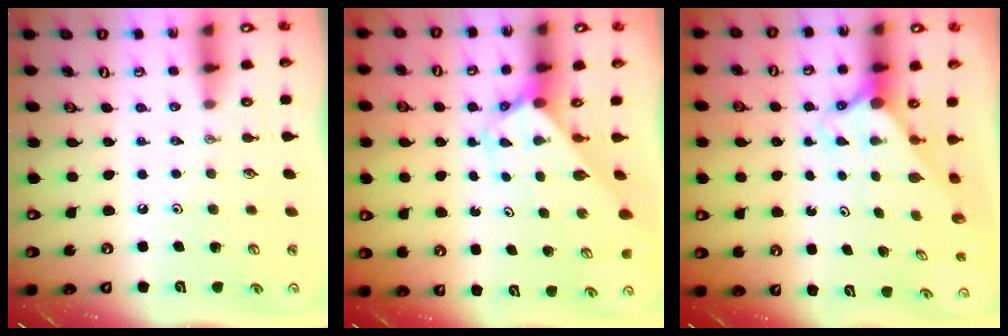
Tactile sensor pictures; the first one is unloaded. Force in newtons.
{"total": 2.6, "press": 2.6, "slide": 0.2}
{"total": 2.1, "press": 2.1, "slide": 0.2}